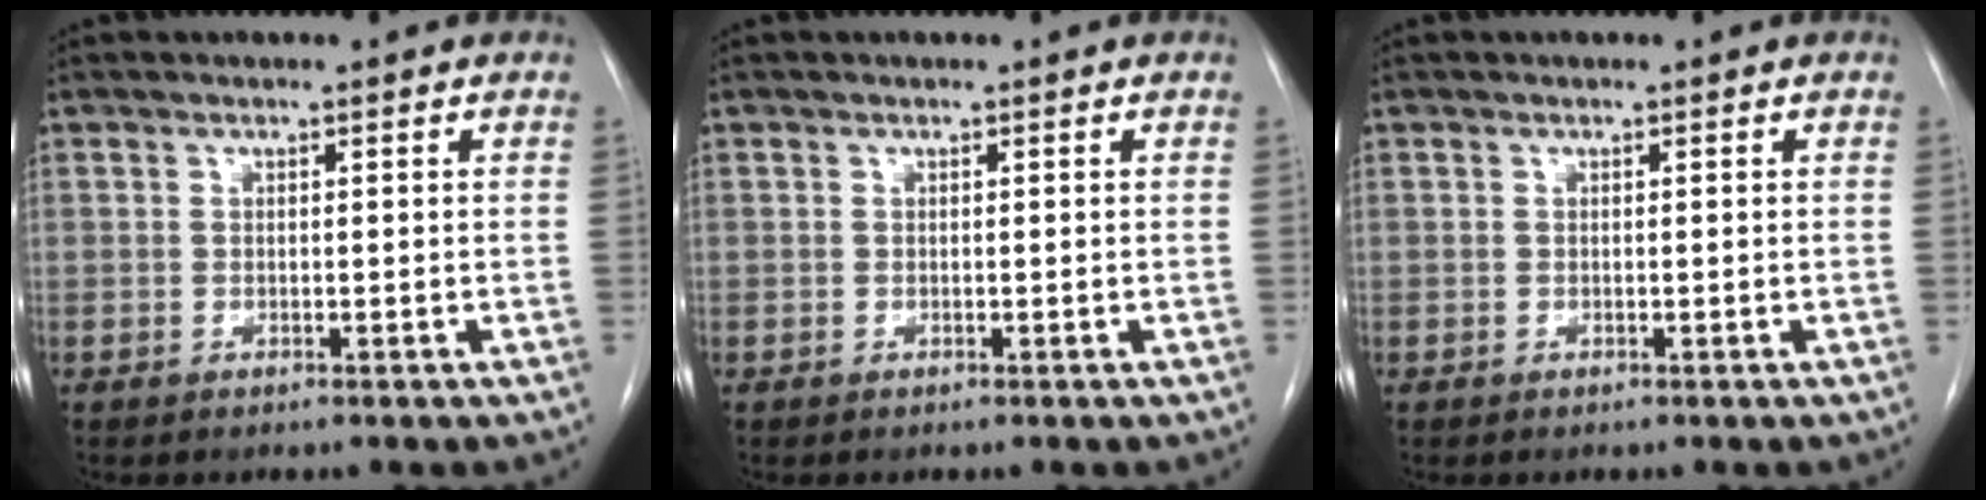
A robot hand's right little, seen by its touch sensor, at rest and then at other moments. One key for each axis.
{"total": 0.0}
{"total": 0.0}